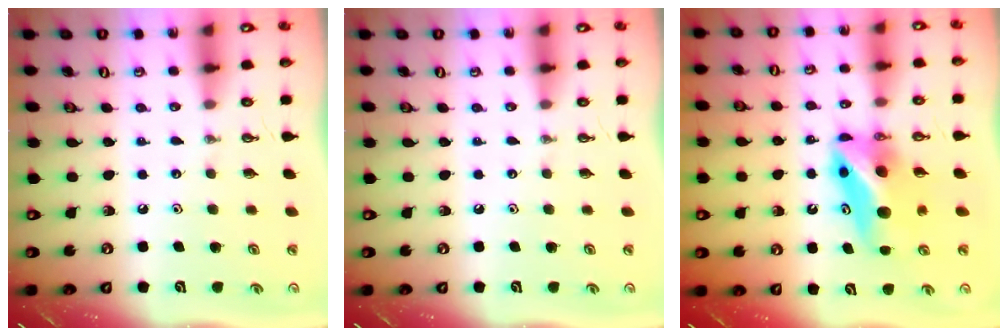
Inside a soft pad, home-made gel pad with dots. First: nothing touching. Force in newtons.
{"total": 0.0}
{"total": 11.0, "press": 8.1, "slide": 7.5}